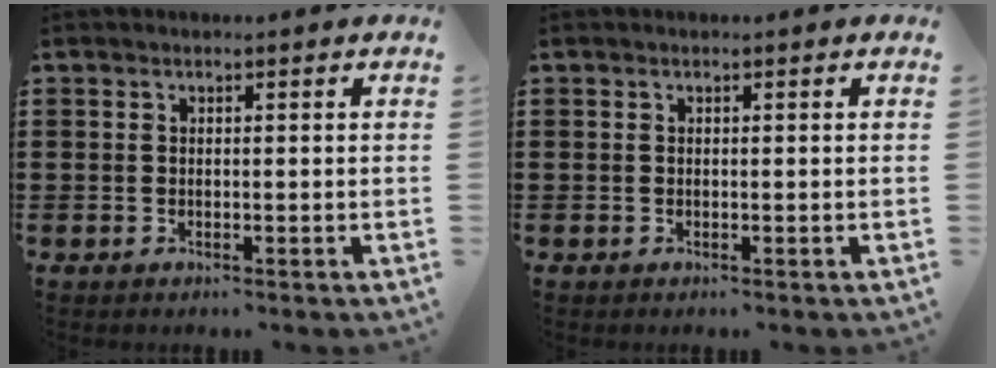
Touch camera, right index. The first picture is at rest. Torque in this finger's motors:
{"motor_torque": [0.11, -0.19, 0.00, 0.00]}